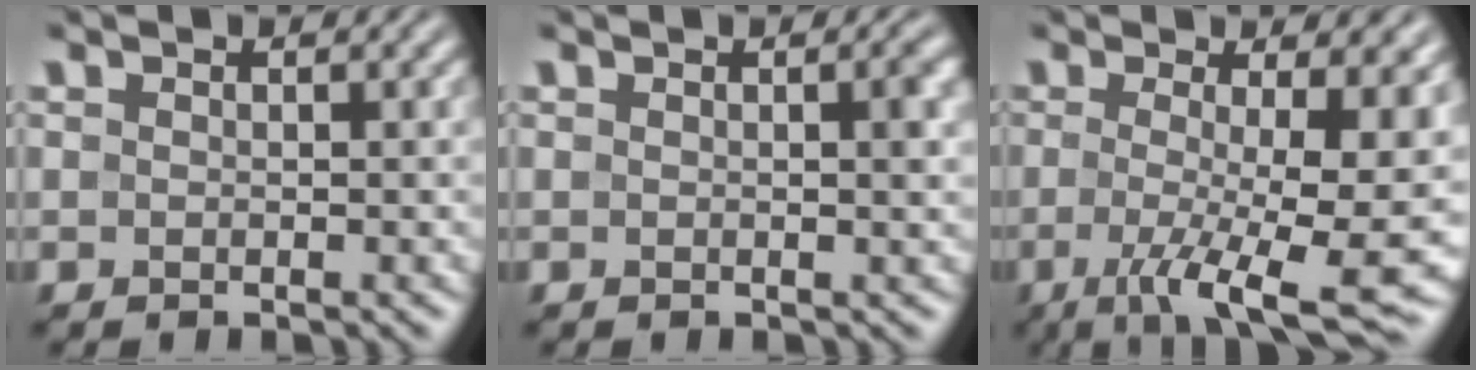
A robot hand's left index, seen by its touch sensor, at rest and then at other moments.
{"total": 2.0, "force": [0.3, 0.4, 1.9], "torque": [-0.021, 0.004, 0.001]}
{"total": 11.8, "force": [-1.4, 3.1, 11.3], "torque": [-0.155, -0.012, -0.014]}